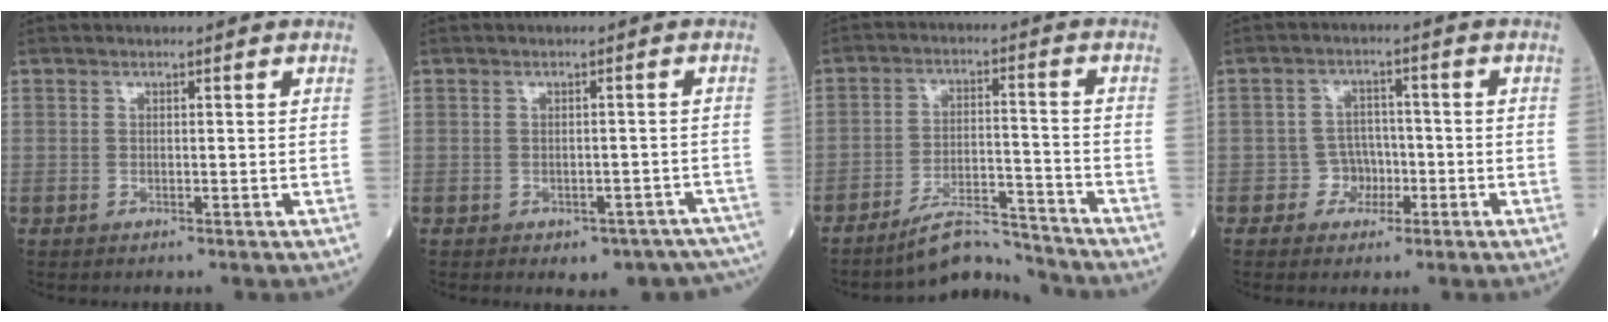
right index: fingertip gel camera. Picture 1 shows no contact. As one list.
[{"total": 8.8, "force": [-6.8, 4.8, 3.1], "torque": [-0.018, 0.006, -0.074]}, {"total": 7.1, "force": [-6.9, 0.7, 1.4], "torque": [-0.025, 0.008, -0.121]}, {"total": 3.7, "force": [-1.3, 3.4, 0.6], "torque": [0.005, 0.013, -0.024]}]